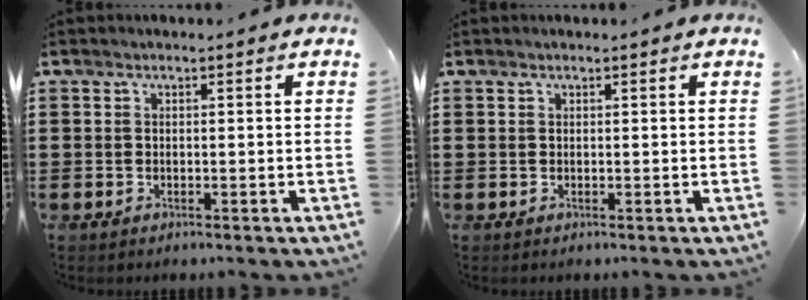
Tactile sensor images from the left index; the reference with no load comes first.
{"total": 0.0}